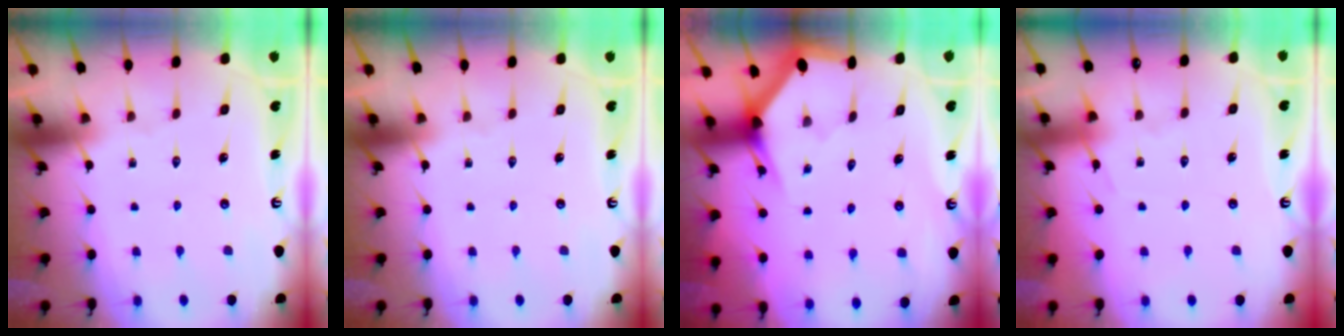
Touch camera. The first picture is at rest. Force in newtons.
{"total": 0.0}
{"total": 3.1, "press": 3.1, "slide": 0.1}
{"total": 5.0, "press": 5.0, "slide": 0.7}